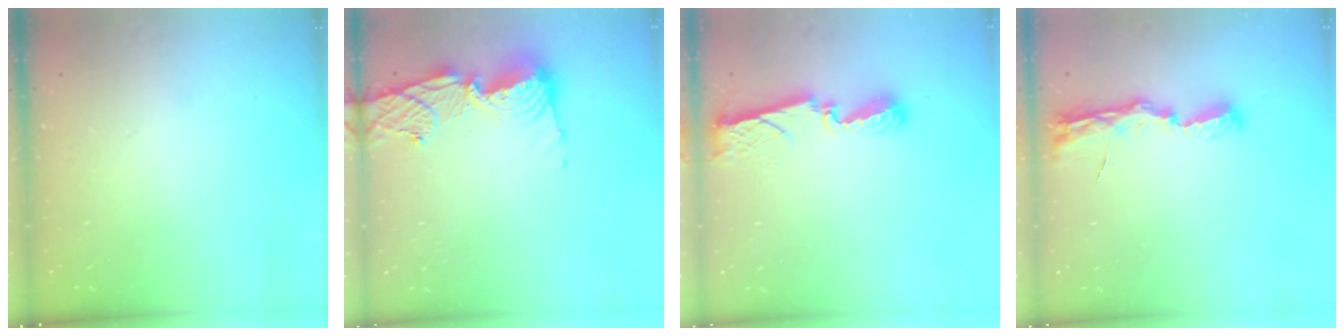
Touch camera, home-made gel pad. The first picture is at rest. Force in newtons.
{"total": 13.3, "press": 13.2, "slide": 1.6}
{"total": 8.7, "press": 8.7, "slide": 0.4}
{"total": 7.6, "press": 7.6, "slide": 0.9}